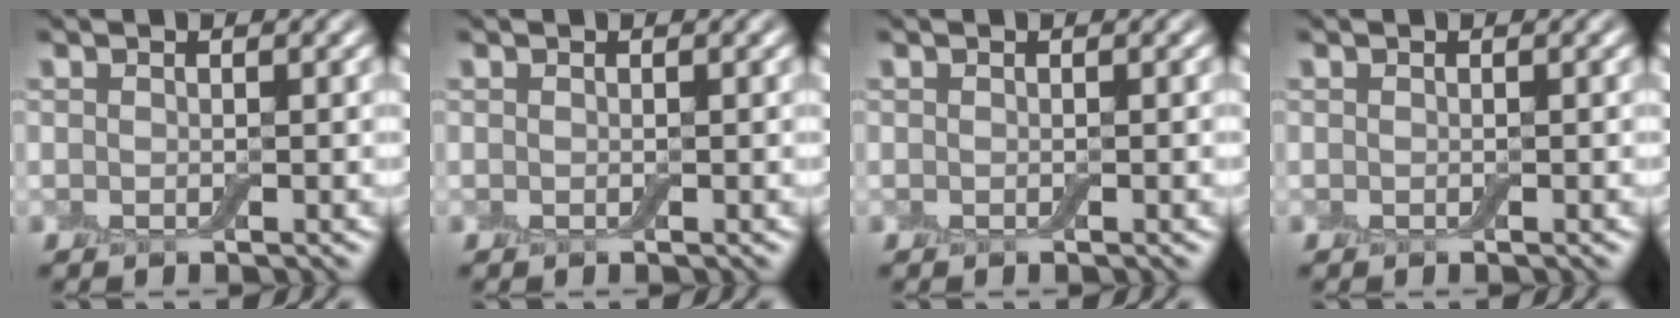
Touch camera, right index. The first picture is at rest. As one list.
[{"total": 0.0}, {"total": 0.0}, {"total": 0.0}]